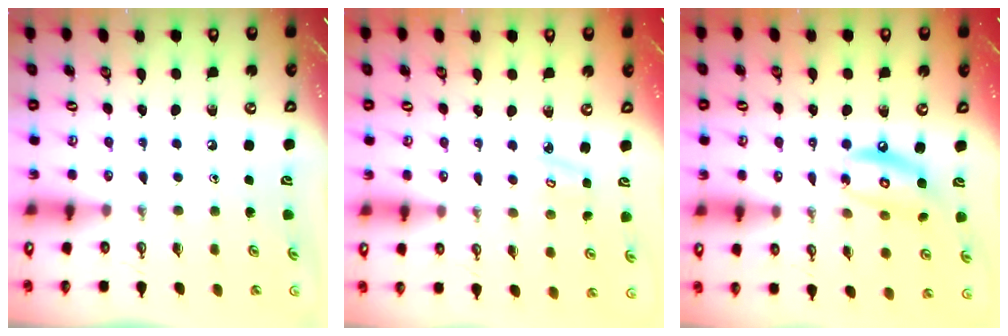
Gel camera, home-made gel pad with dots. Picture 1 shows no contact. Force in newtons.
{"total": 4.2, "press": 4.2, "slide": 0.5}
{"total": 12.3, "press": 12.3, "slide": 1.1}